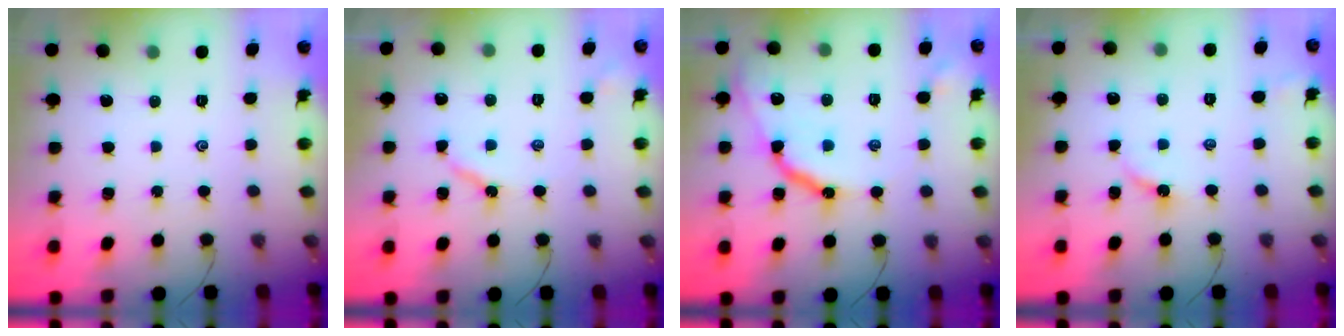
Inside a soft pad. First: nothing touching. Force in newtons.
{"total": 5.3, "press": 5.3, "slide": 0.5}
{"total": 12.4, "press": 12.4, "slide": 0.9}
{"total": 3.8, "press": 3.8, "slide": 0.5}